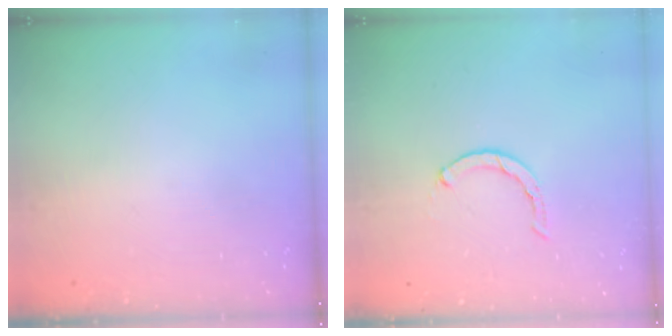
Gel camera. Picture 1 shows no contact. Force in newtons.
{"total": 0.7, "press": 0.6, "slide": 0.2}